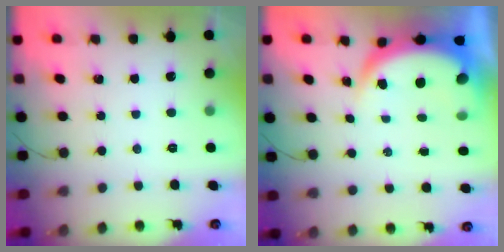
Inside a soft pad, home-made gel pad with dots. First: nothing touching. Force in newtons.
{"total": 8.4, "press": 8.3, "slide": 1.0}